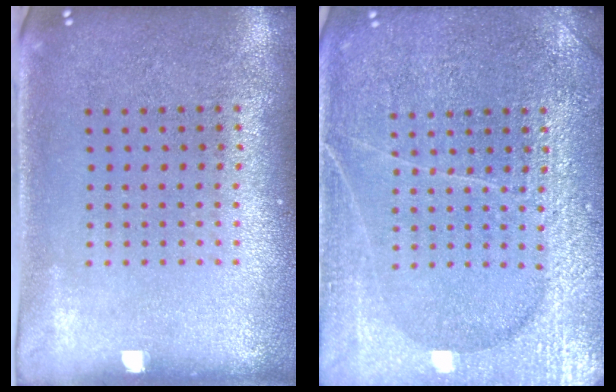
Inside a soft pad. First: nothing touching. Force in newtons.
{"total": 6.1, "press": 6.0, "slide": 0.9}